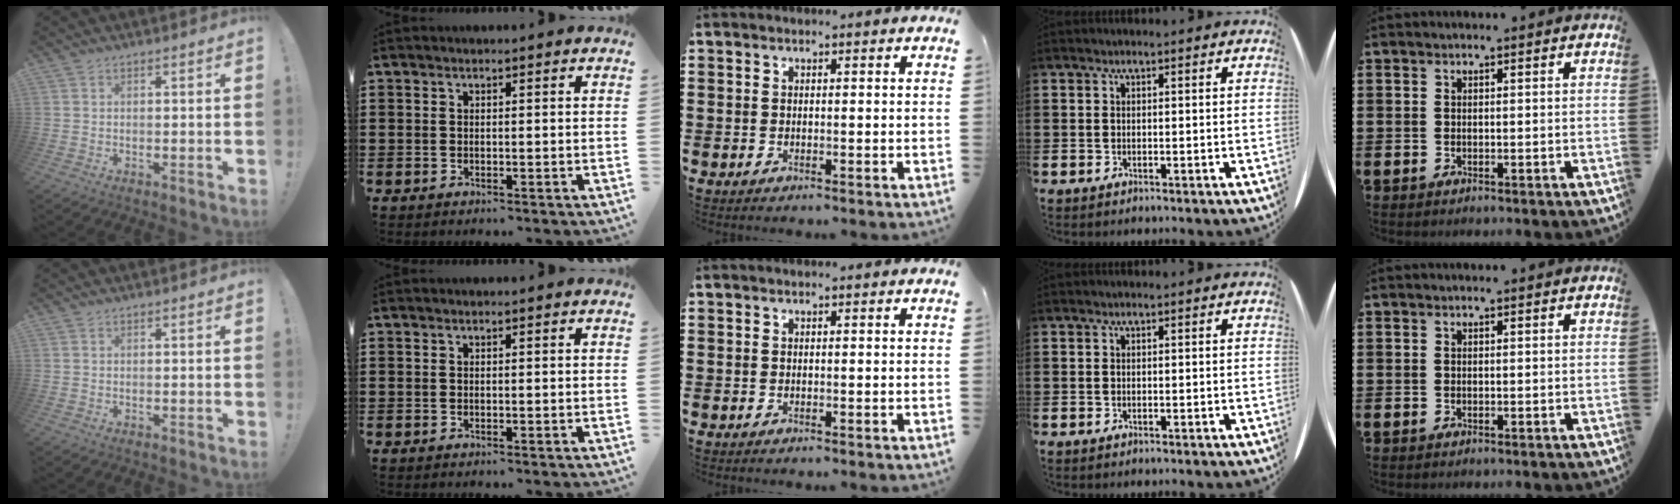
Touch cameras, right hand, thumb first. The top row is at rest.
{}